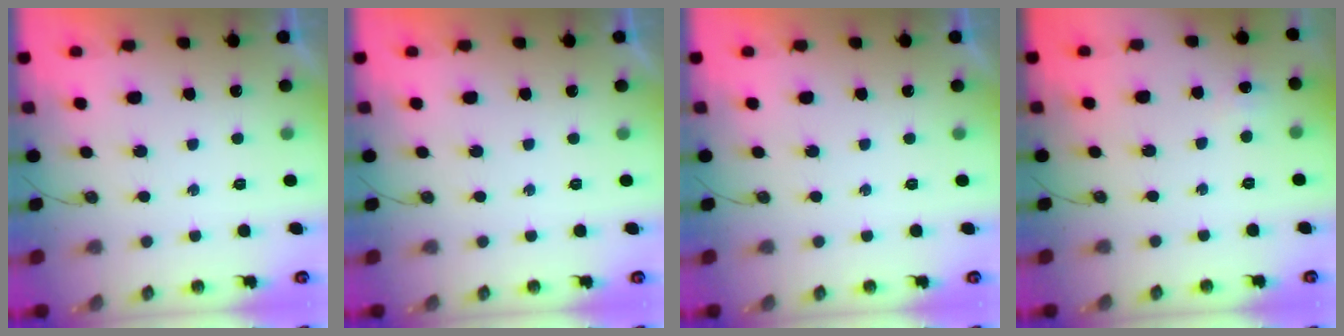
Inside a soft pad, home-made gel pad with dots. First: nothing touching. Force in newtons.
{"total": 0.0}
{"total": 0.0}
{"total": 2.3, "press": 2.0, "slide": 1.0}